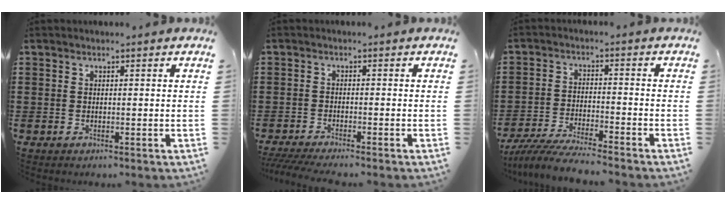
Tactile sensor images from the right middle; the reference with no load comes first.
{"total": 2.9, "force": [-2.7, 0.0, 1.1], "torque": [-0.034, -0.009, -0.057]}
{"total": 6.3, "force": [-5.9, 0.1, 2.1], "torque": [-0.050, -0.012, -0.116]}